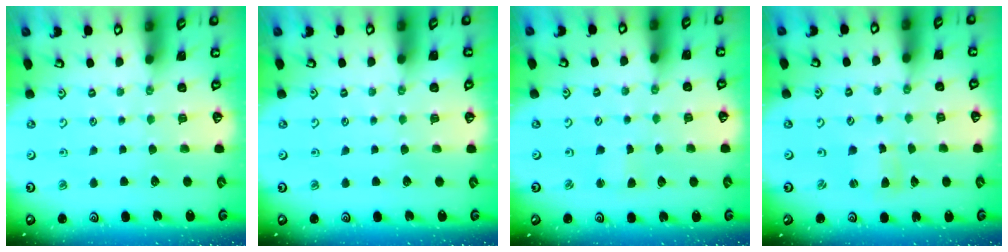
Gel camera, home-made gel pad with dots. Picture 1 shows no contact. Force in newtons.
{"total": 0.0}
{"total": 2.1, "press": 2.1, "slide": 0.4}
{"total": 1.5, "press": 1.4, "slide": 0.2}